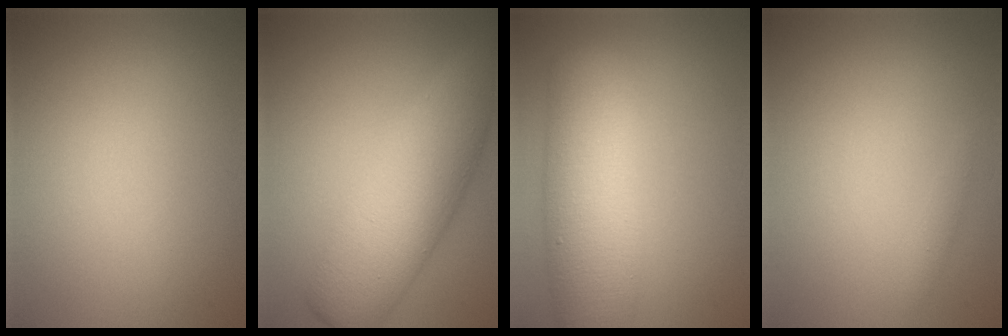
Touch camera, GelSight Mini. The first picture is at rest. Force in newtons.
{"total": 8.4, "press": 8.4, "slide": 0.2}
{"total": 9.1, "press": 9.1, "slide": 0.6}
{"total": 0.6, "press": 0.6, "slide": 0.0}